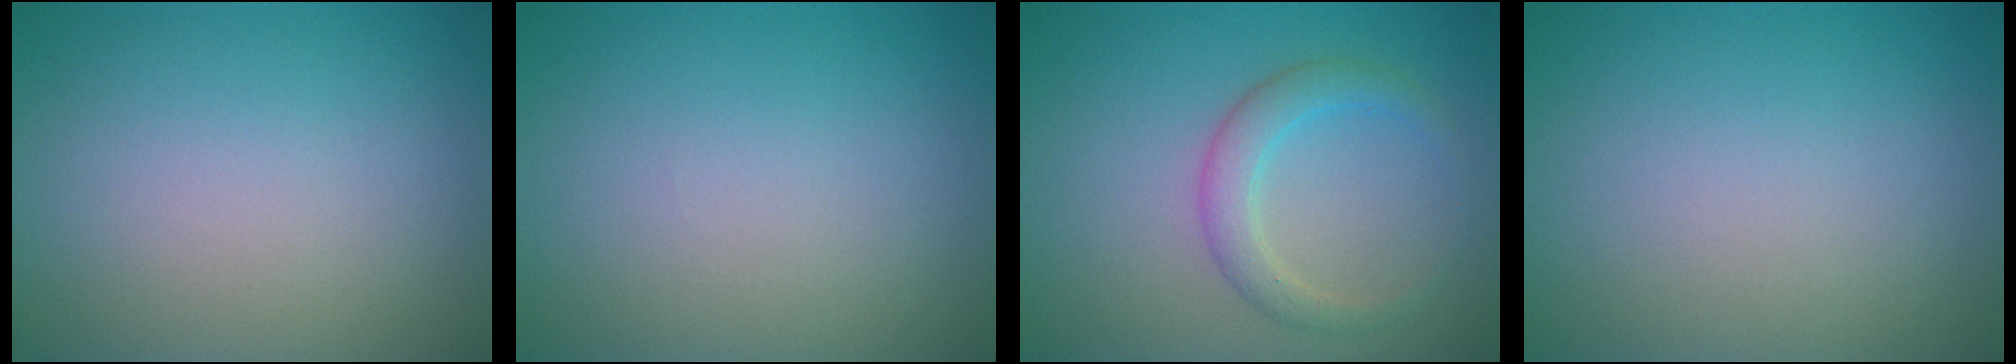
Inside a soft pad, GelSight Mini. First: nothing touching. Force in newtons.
{"total": 0.0}
{"total": 2.8, "press": 2.8, "slide": 0.1}
{"total": 0.0}